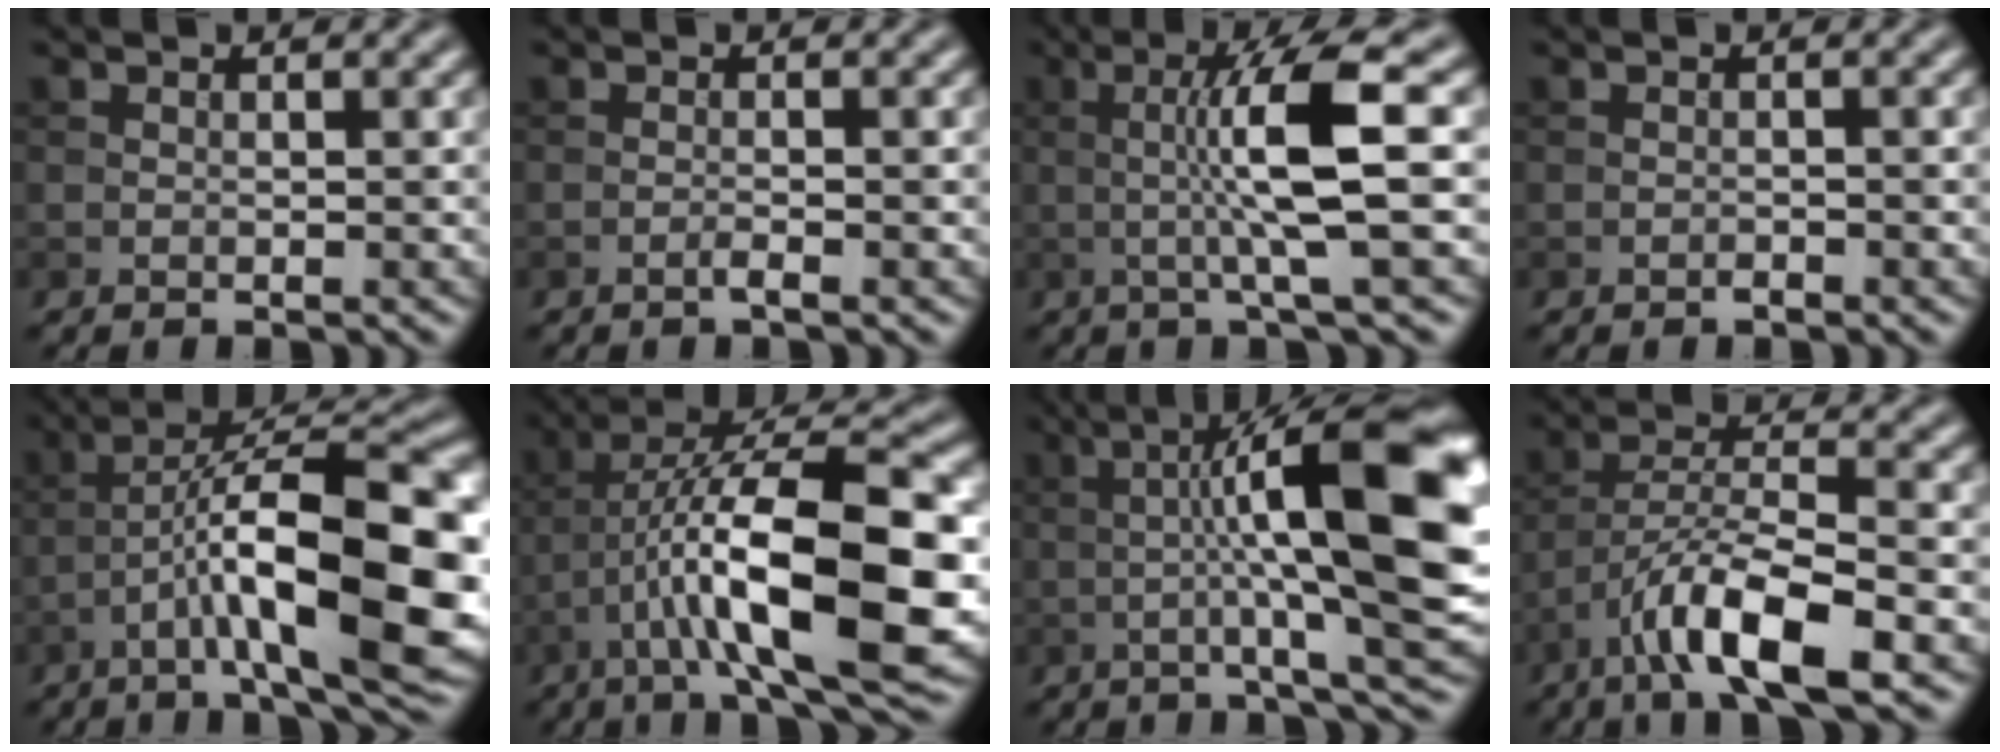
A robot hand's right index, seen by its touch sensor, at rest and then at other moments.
{"total": 1.1, "force": [-0.6, 0.1, 0.9], "torque": [-0.013, 0.004, -0.016]}
{"total": 7.6, "force": [0.1, 1.0, 7.5], "torque": [-0.132, 0.005, 0.004]}
{"total": 0.6, "force": [-0.5, 0.1, 0.4], "torque": [-0.006, 0.002, -0.009]}
{"total": 13.5, "force": [-3.6, 3.8, 12.5], "torque": [-0.197, 0.017, -0.053]}
{"total": 14.0, "force": [-3.1, 4.0, 13.0], "torque": [-0.220, 0.017, -0.050]}
{"total": 14.8, "force": [1.0, 2.6, 14.5], "torque": [-0.195, 0.020, 0.016]}
{"total": 8.3, "force": [-4.7, 2.1, 6.6], "torque": [-0.113, 0.008, -0.088]}